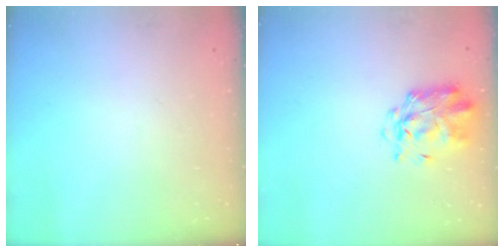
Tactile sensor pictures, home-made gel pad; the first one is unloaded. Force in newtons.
{"total": 2.9, "press": 2.8, "slide": 0.8}